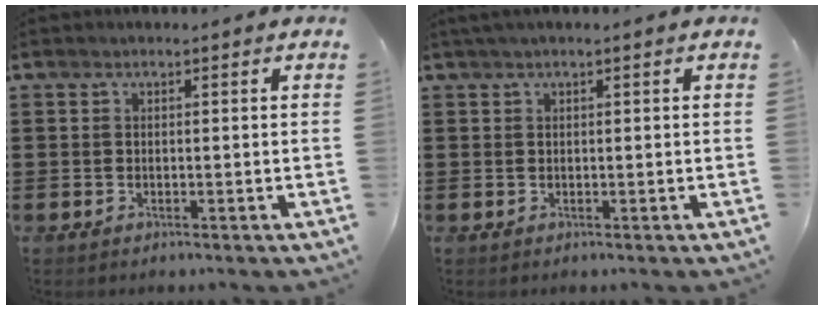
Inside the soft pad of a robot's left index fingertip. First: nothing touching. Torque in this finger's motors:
{"motor_torque": [0.23, 0.19, 0.05, 0.07]}